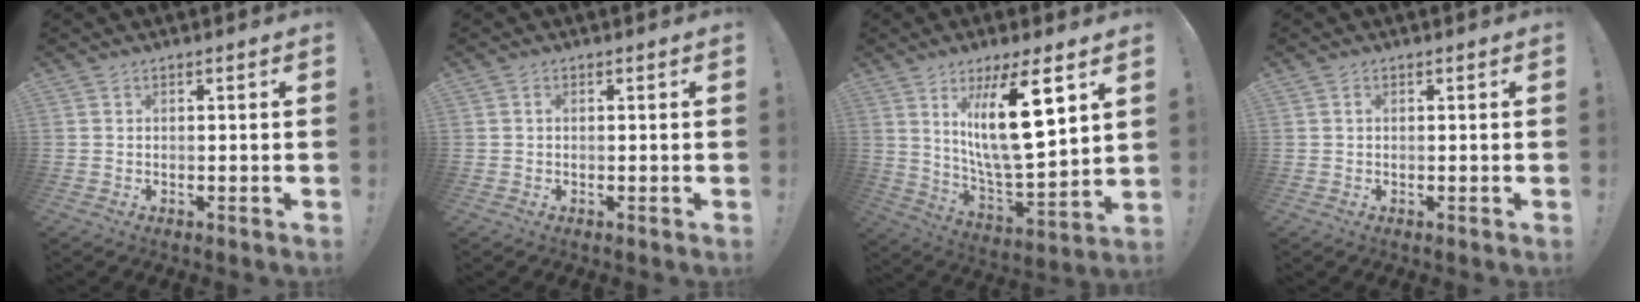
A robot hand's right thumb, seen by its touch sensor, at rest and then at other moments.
{"total": 0.0}
{"total": 20.2, "force": [8.5, 5.1, 17.6], "torque": [-0.312, -0.053, 0.126]}
{"total": 0.0}